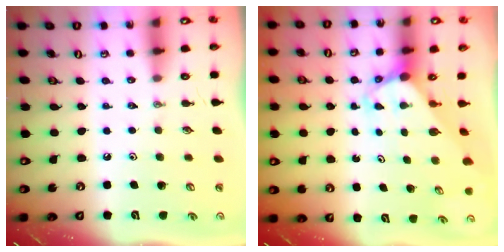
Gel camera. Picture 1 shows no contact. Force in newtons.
{"total": 3.2, "press": 3.2, "slide": 0.2}